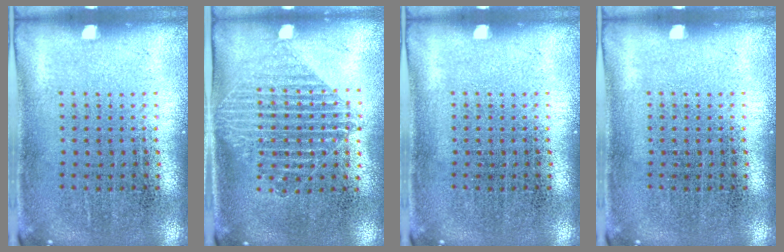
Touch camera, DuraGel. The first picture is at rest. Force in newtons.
{"total": 1.5, "press": 1.3, "slide": 0.8}
{"total": 0.0}
{"total": 0.0}